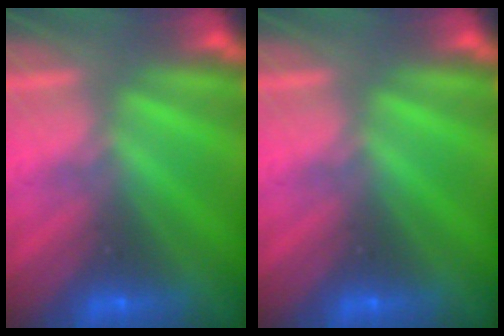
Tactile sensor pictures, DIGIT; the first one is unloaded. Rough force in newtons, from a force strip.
{"total": 0.0}